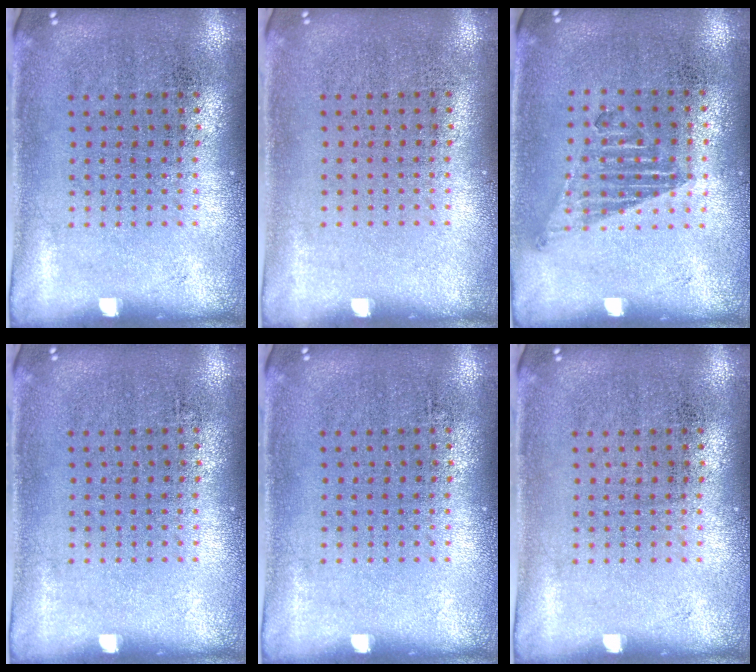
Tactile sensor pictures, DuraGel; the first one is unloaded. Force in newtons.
{"total": 0.0}
{"total": 1.0, "press": 0.9, "slide": 0.4}
{"total": 0.0}
{"total": 0.0}
{"total": 0.0}